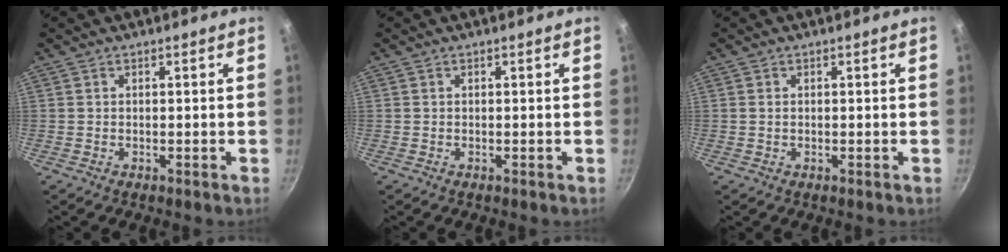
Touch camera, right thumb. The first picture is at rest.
{"total": 0.0}
{"total": 0.7, "force": [0.1, 0.5, 0.4], "torque": [-0.006, 0.001, 0.002]}